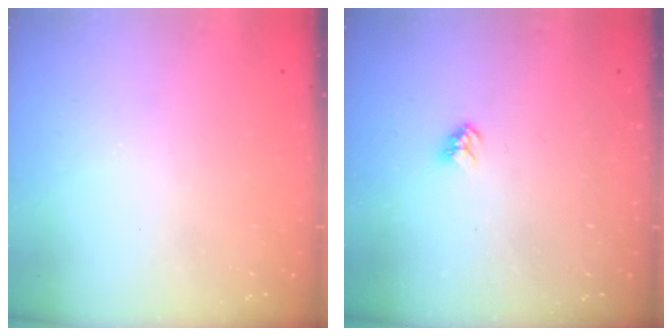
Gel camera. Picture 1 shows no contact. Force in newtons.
{"total": 3.3, "press": 3.3, "slide": 0.5}